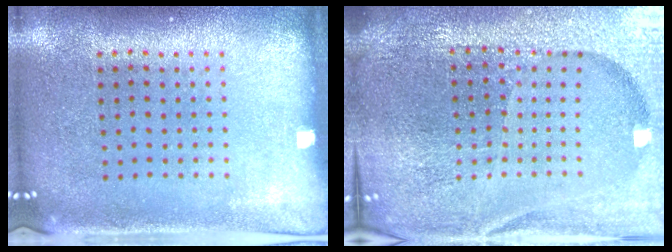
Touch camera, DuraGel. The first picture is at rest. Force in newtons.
{"total": 5.6, "press": 5.1, "slide": 2.3}